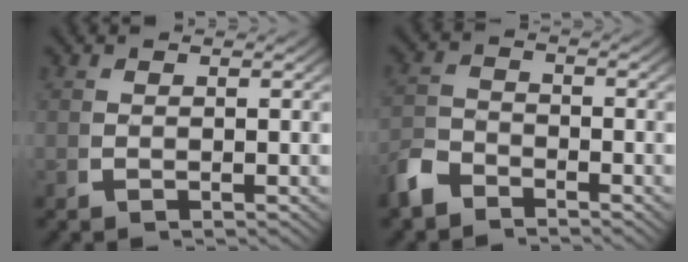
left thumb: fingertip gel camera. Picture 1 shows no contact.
{"total": 3.0, "force": [-2.6, 1.3, 0.8], "torque": [-0.017, -0.007, -0.048]}